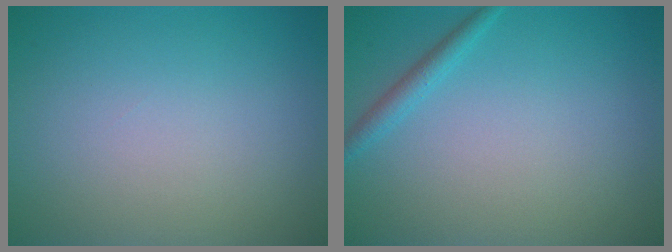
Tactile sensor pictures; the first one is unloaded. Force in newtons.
{"total": 1.4, "press": 1.4, "slide": 0.1}